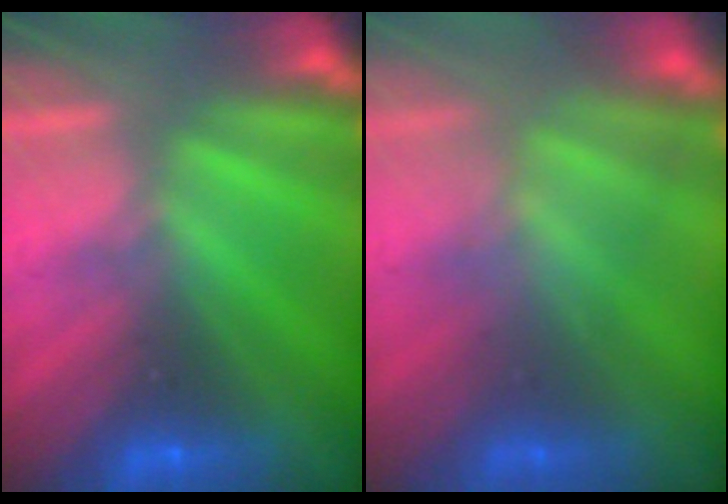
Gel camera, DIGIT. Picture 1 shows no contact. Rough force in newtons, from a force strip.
{"total": 3.4}